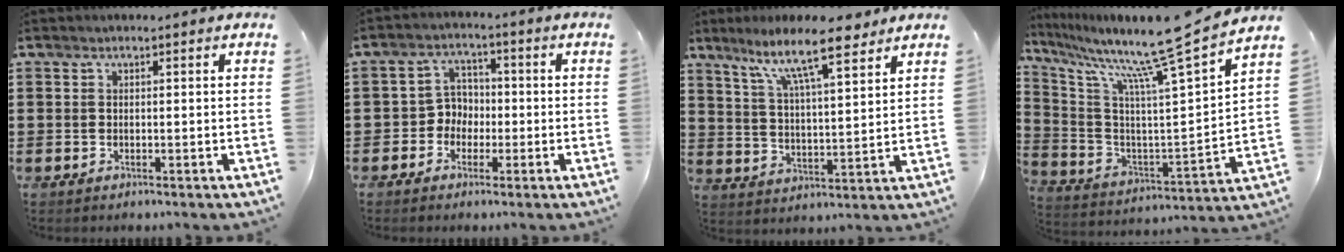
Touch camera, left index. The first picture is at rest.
{"total": 4.2, "force": [-1.5, 3.7, 1.2], "torque": [-0.038, 0.013, -0.035]}
{"total": 11.5, "force": [8.6, 2.2, 7.2], "torque": [-0.144, -0.030, 0.149]}
{"total": 12.2, "force": [9.9, -0.3, 7.0], "torque": [-0.155, -0.076, 0.147]}